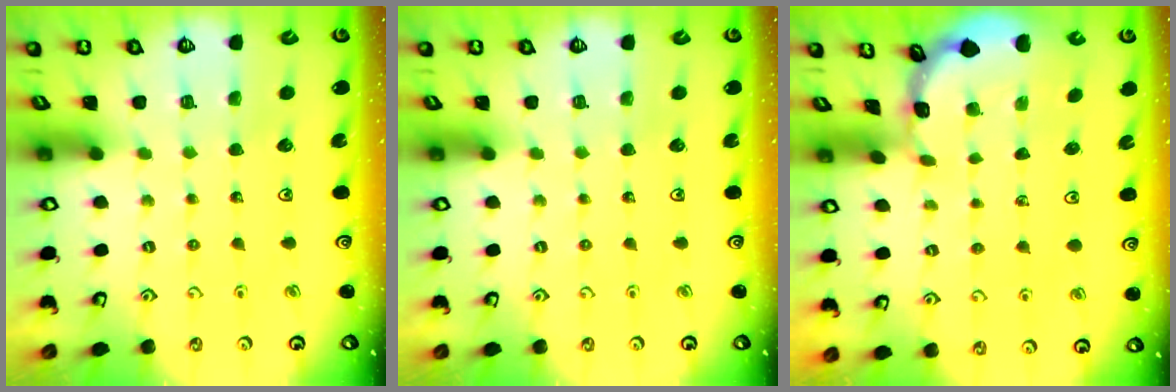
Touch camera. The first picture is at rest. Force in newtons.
{"total": 0.0}
{"total": 1.0, "press": 1.0, "slide": 0.2}